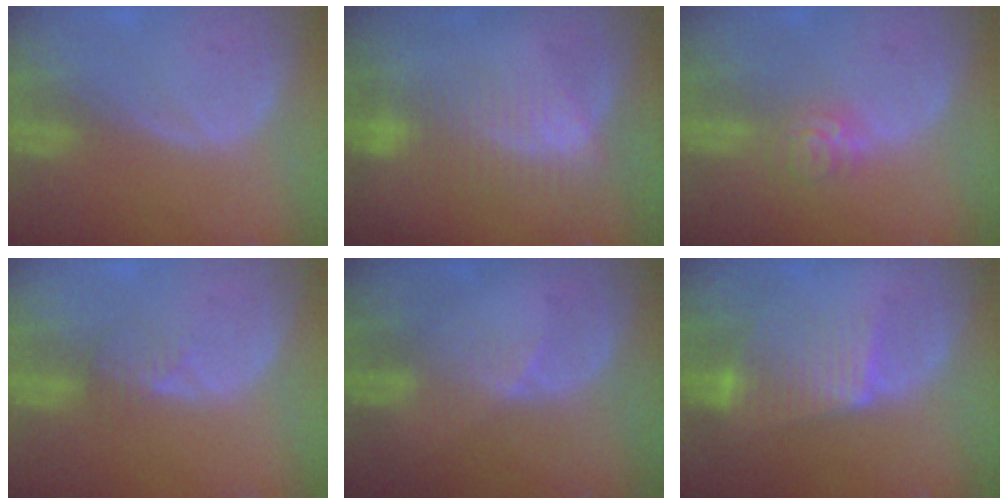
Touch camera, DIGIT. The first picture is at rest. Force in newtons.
{"total": 7.2, "press": 6.2, "slide": 3.8}
{"total": 3.6, "press": 3.5, "slide": 0.5}
{"total": 2.1, "press": 2.1, "slide": 0.2}
{"total": 2.6, "press": 2.2, "slide": 1.4}
{"total": 6.9, "press": 6.2, "slide": 2.9}